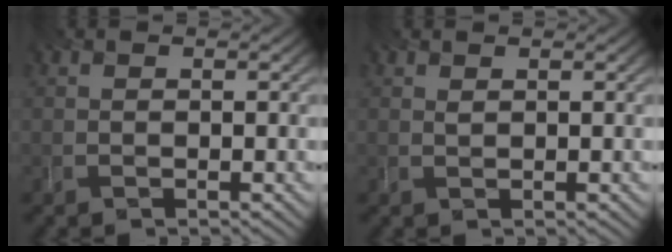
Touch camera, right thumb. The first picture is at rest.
{"total": 0.6, "force": [0.5, 0.0, 0.2], "torque": [-0.005, 0.001, 0.010]}